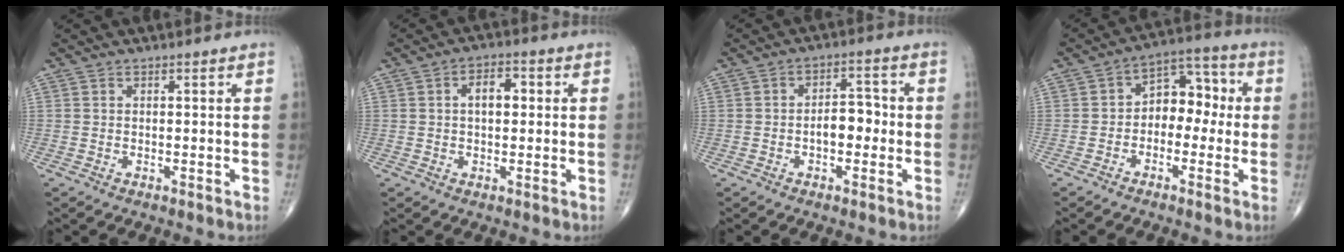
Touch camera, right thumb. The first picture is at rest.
{"total": 5.2, "force": [0.8, 2.9, 4.2], "torque": [-0.060, 0.013, 0.007]}
{"total": 5.4, "force": [-1.0, 3.2, 4.3], "torque": [-0.048, 0.021, -0.022]}
{"total": 9.0, "force": [-0.5, 6.2, 6.5], "torque": [-0.055, 0.042, -0.025]}